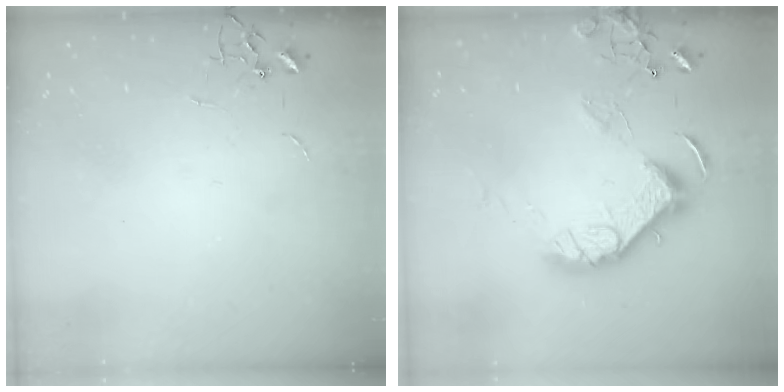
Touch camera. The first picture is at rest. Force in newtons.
{"total": 14.0, "press": 13.9, "slide": 1.0}